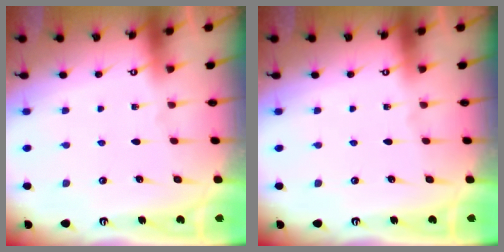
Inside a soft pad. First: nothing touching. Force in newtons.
{"total": 0.0}